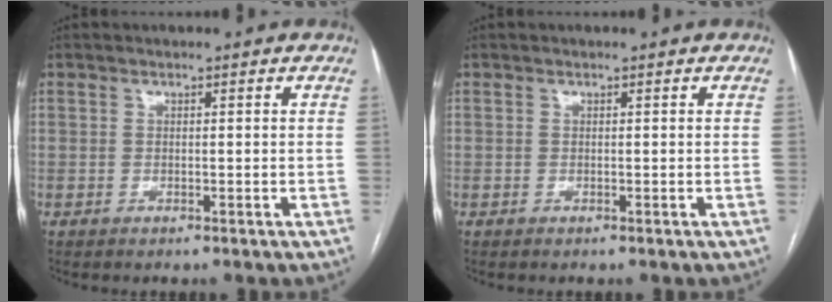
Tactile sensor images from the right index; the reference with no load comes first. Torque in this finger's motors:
{"motor_torque": [0.00, 0.00, 0.00, 0.01]}